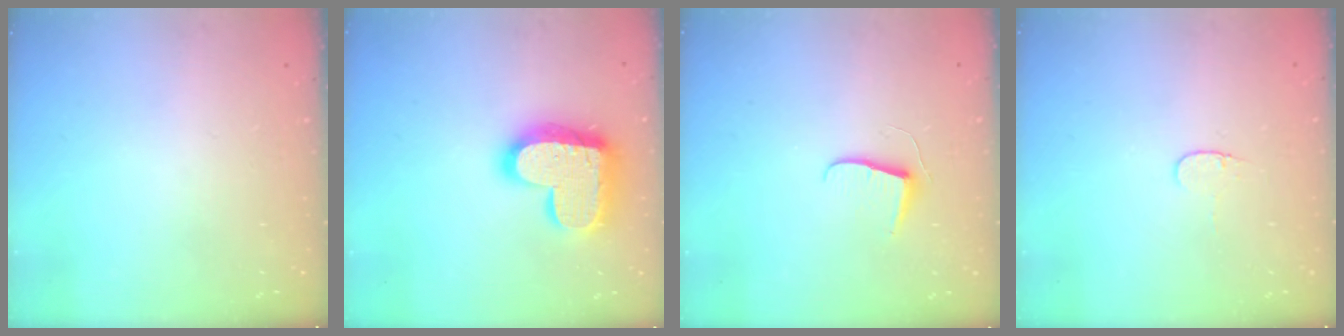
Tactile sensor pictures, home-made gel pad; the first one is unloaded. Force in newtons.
{"total": 18.7, "press": 18.7, "slide": 1.2}
{"total": 6.8, "press": 6.8, "slide": 0.5}
{"total": 3.4, "press": 3.4, "slide": 0.4}